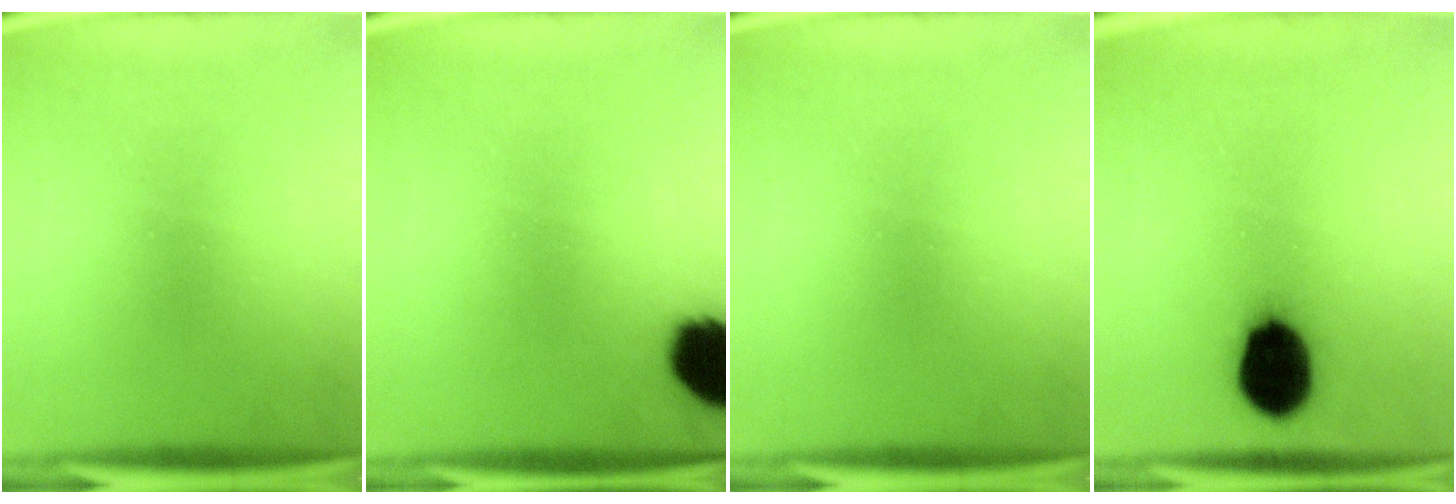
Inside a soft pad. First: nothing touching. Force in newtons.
{"total": 12.3}
{"total": 0.0}
{"total": 13.6}